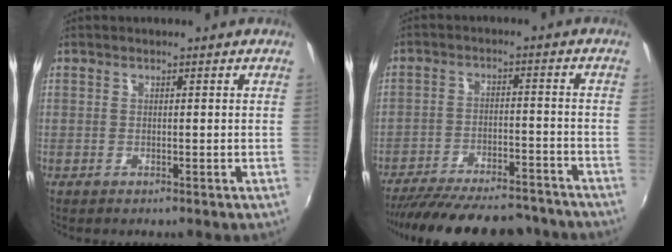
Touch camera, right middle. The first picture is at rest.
{"total": 22.6, "force": [-19.8, 5.9, 9.2], "torque": [-0.182, -0.008, -0.265]}